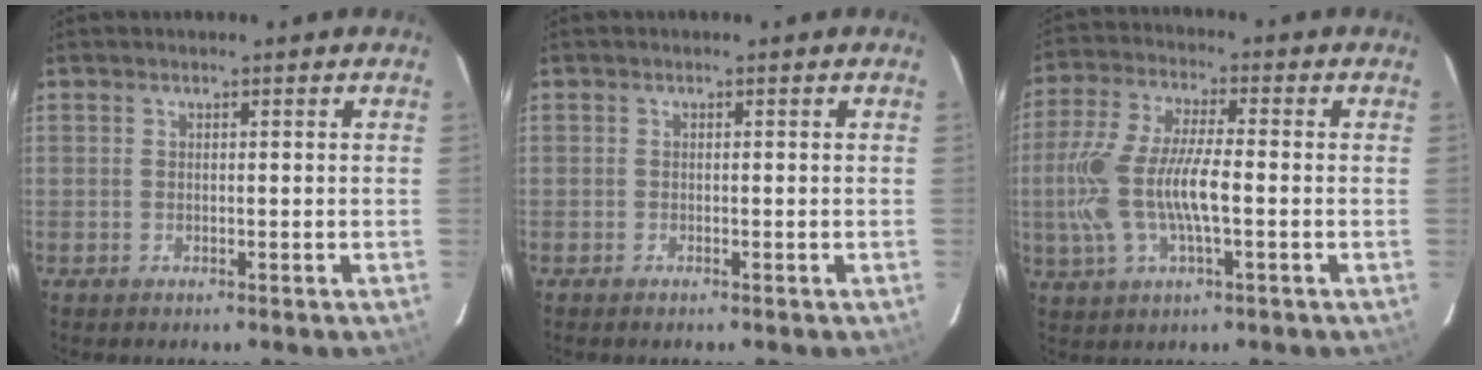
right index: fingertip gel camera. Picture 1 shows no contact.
{"total": 0.5, "force": [-0.5, 0.1, 0.2], "torque": [-0.005, -0.001, -0.010]}
{"total": 13.2, "force": [-2.1, 4.0, 12.4], "torque": [-0.266, -0.002, -0.041]}